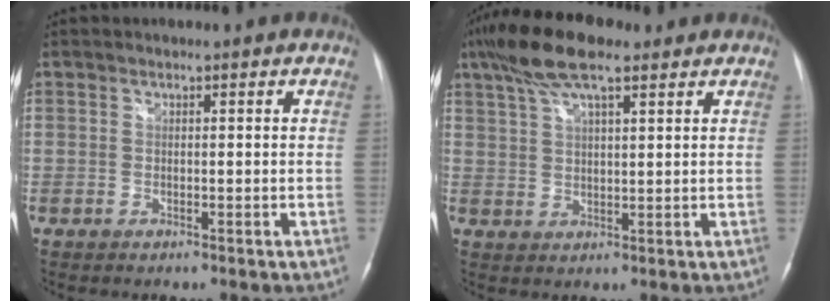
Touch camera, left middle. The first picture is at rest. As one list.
[{"total": 10.3, "force": [7.0, 2.6, 7.0], "torque": [-0.140, 0.027, 0.126]}]